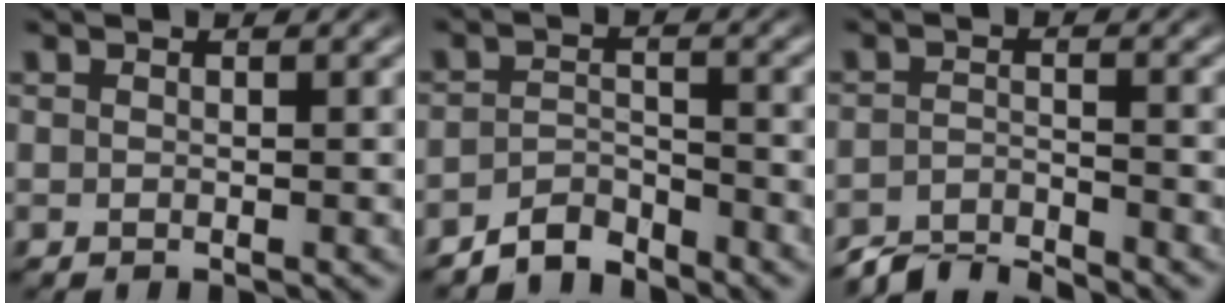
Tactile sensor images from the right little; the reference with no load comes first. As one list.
[{"total": 3.9, "force": [-3.6, 1.1, 1.0], "torque": [-0.013, -0.012, -0.061]}, {"total": 4.4, "force": [-4.3, 0.6, 0.8], "torque": [-0.012, -0.012, -0.072]}]